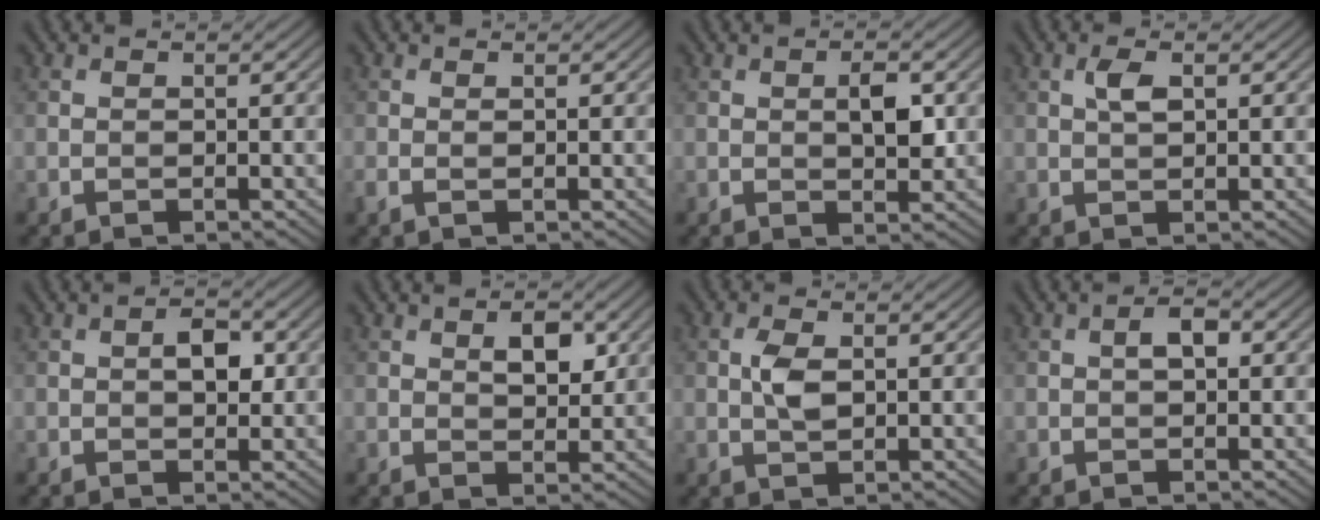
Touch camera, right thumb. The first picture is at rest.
{"total": 0.9, "force": [0.1, 0.1, 0.8], "torque": [-0.021, 0.002, -0.001]}
{"total": 3.4, "force": [0.5, 1.4, 3.1], "torque": [-0.051, -0.003, 0.008]}
{"total": 2.2, "force": [0.7, 0.9, 1.9], "torque": [-0.040, 0.004, 0.012]}
{"total": 3.1, "force": [0.3, 1.7, 2.5], "torque": [-0.039, 0.002, 0.002]}
{"total": 3.8, "force": [1.3, 2.0, 2.9], "torque": [-0.048, -0.003, 0.024]}
{"total": 3.0, "force": [0.3, 1.5, 2.5], "torque": [-0.058, 0.002, 0.006]}
{"total": 1.9, "force": [0.2, 1.0, 1.6], "torque": [-0.026, 0.006, 0.000]}